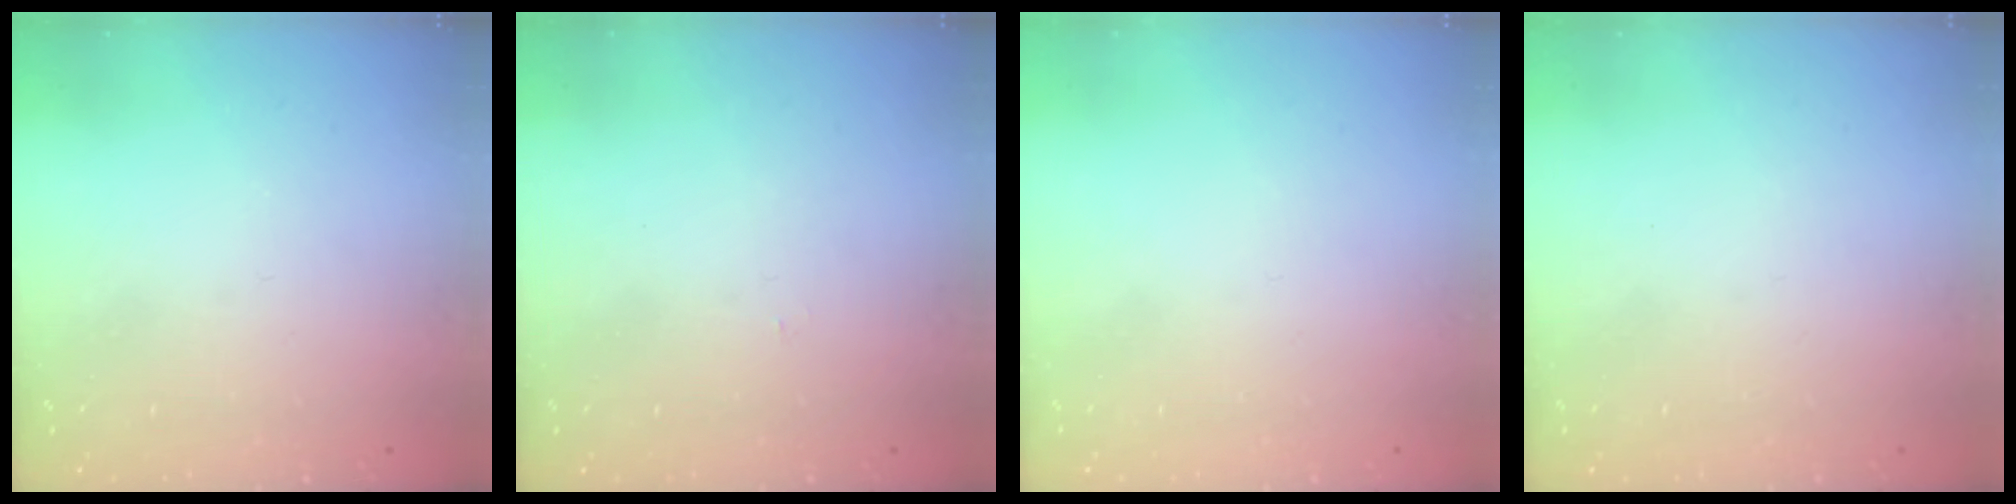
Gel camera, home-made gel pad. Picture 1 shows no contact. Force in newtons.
{"total": 2.2, "press": 2.2, "slide": 0.3}
{"total": 1.5, "press": 1.5, "slide": 0.1}
{"total": 1.5, "press": 1.5, "slide": 0.1}